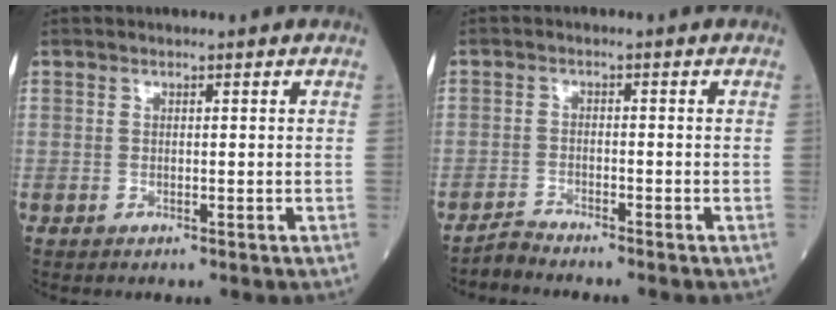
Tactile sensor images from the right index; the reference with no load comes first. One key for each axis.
{"total": 2.3, "fx": -2.3, "fy": -0.5, "fz": -0.1, "tx": 0.000, "ty": -0.012, "tz": -0.046}